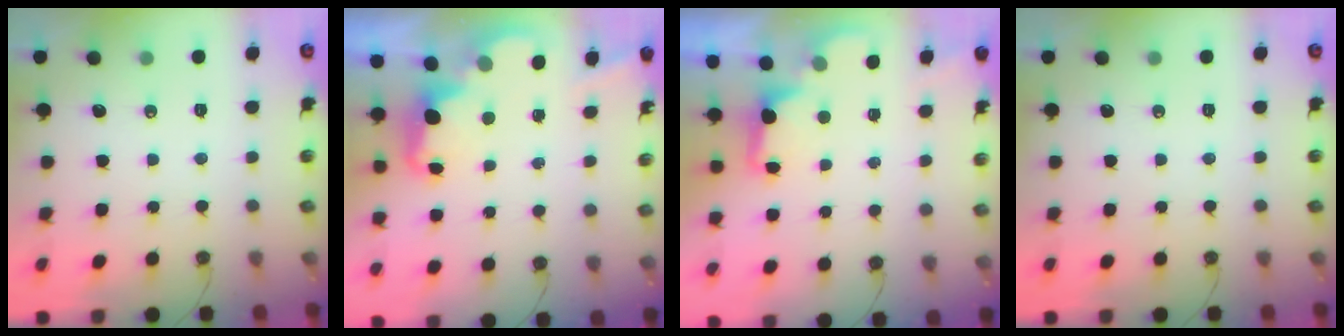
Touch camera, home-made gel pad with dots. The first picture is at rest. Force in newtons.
{"total": 2.3, "press": 2.2, "slide": 0.5}
{"total": 2.5, "press": 2.4, "slide": 0.6}
{"total": 0.0}